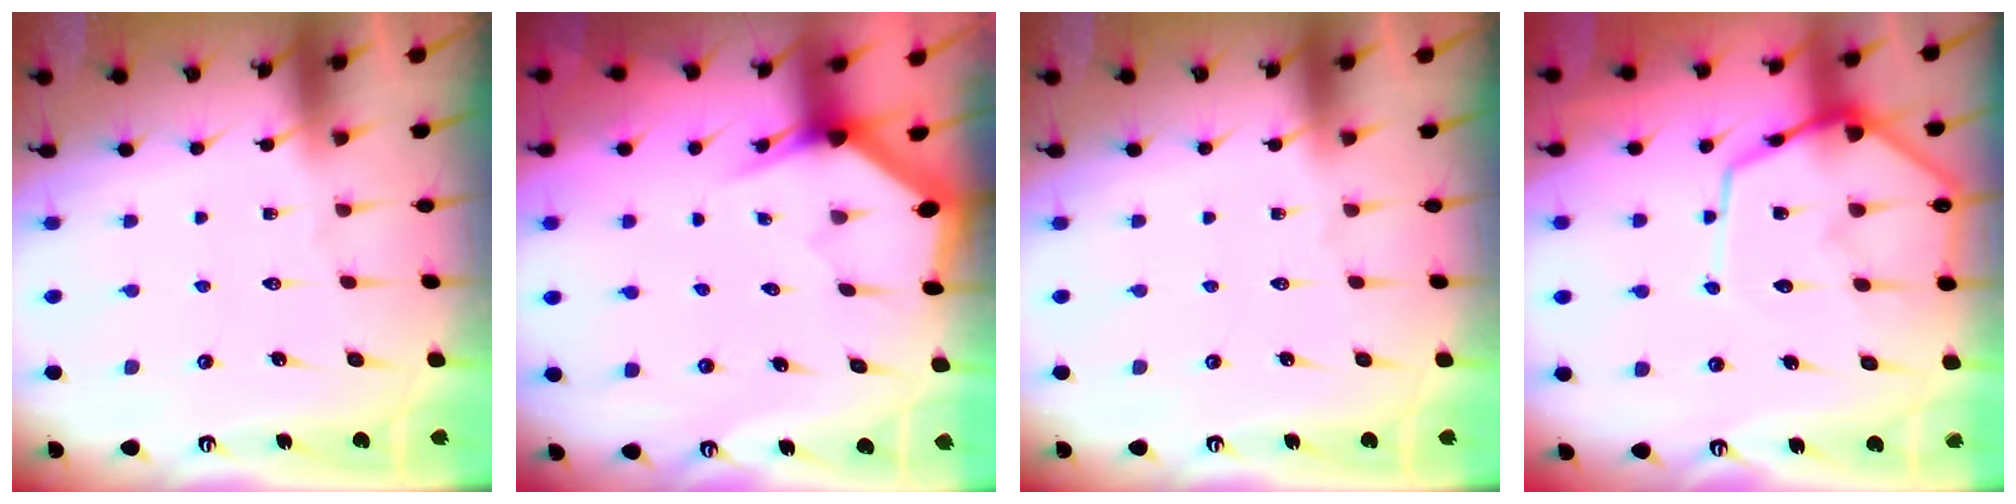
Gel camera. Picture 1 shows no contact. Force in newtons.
{"total": 3.1, "press": 3.1, "slide": 0.1}
{"total": 0.0}
{"total": 12.7, "press": 12.6, "slide": 1.2}